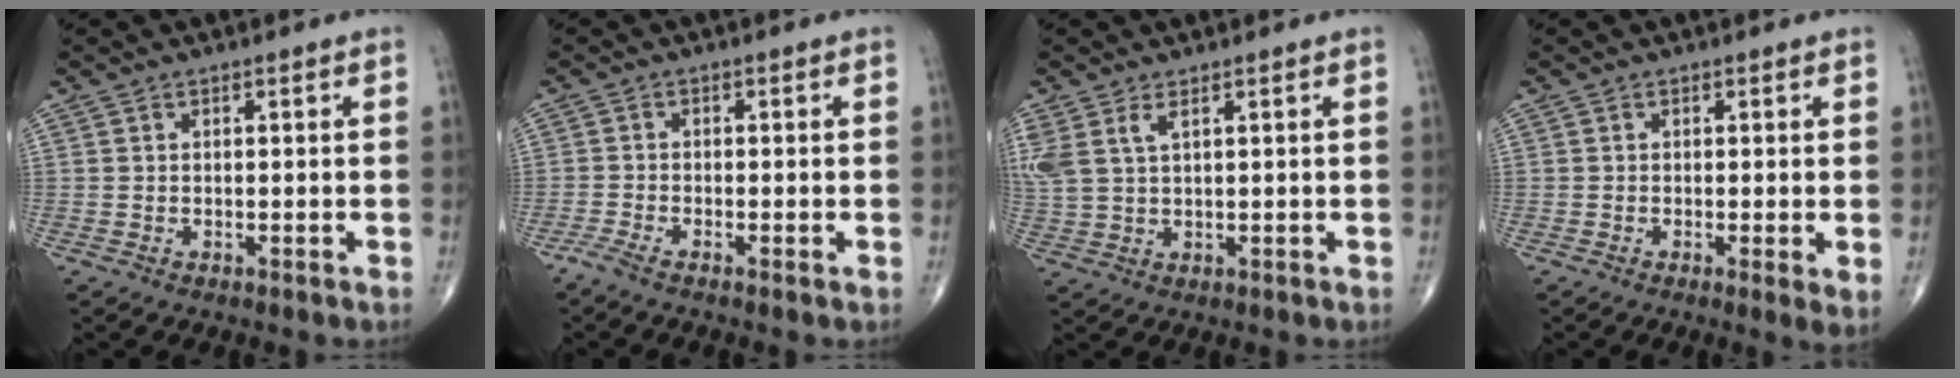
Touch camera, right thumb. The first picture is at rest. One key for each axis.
{"total": 2.3, "fx": -1.6, "fy": 0.2, "fz": 1.7, "tx": -0.044, "ty": 0.000, "tz": -0.041}
{"total": 5.9, "fx": 2.7, "fy": 2.6, "fz": 4.5, "tx": -0.121, "ty": 0.003, "tz": 0.064}
{"total": 2.5, "fx": -0.2, "fy": 0.4, "fz": 2.5, "tx": -0.042, "ty": -0.010, "tz": -0.010}